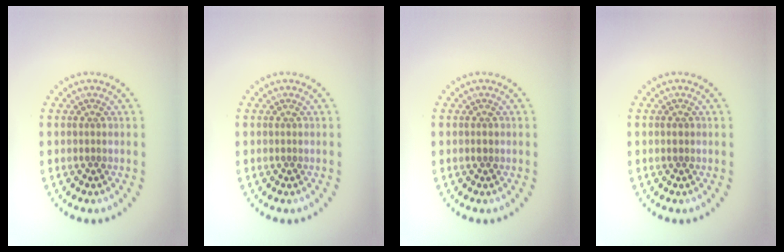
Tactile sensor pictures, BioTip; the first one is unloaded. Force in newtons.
{"total": 0.0}
{"total": 0.7, "press": 0.7, "slide": 0.1}
{"total": 0.6, "press": 0.6, "slide": 0.1}